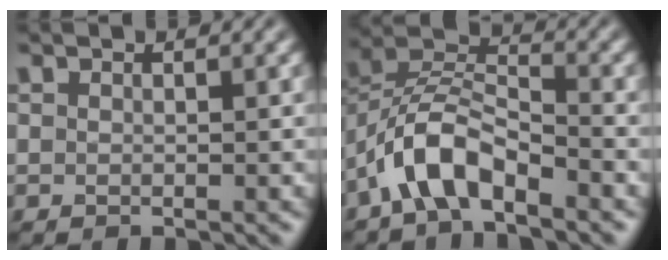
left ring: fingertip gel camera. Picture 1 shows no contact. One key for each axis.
{"total": 5.9, "fx": -3.8, "fy": 2.2, "fz": 3.9, "tx": -0.072, "ty": 0.011, "tz": -0.079}